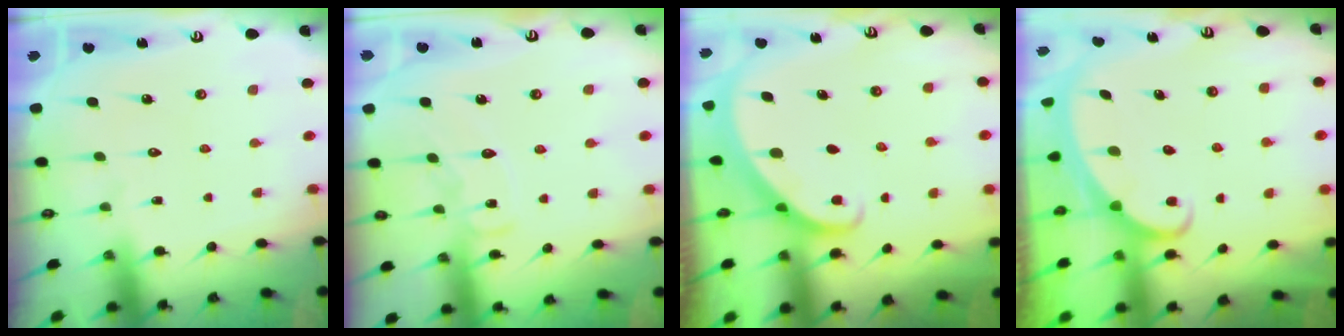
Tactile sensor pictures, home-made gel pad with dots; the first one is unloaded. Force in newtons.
{"total": 7.6, "press": 7.6, "slide": 0.3}
{"total": 1.8, "press": 1.8, "slide": 0.1}
{"total": 2.4, "press": 2.4, "slide": 0.4}